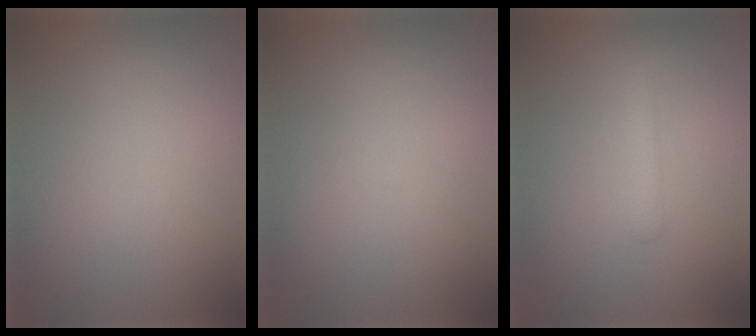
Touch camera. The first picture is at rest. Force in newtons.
{"total": 0.0}
{"total": 1.8, "press": 1.8, "slide": 0.1}